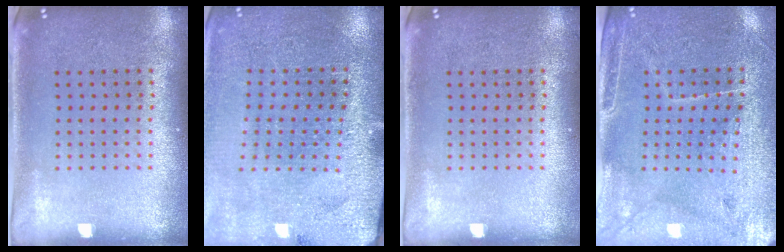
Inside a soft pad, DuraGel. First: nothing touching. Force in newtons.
{"total": 2.8, "press": 2.8, "slide": 0.2}
{"total": 0.0}
{"total": 3.2, "press": 3.0, "slide": 1.3}